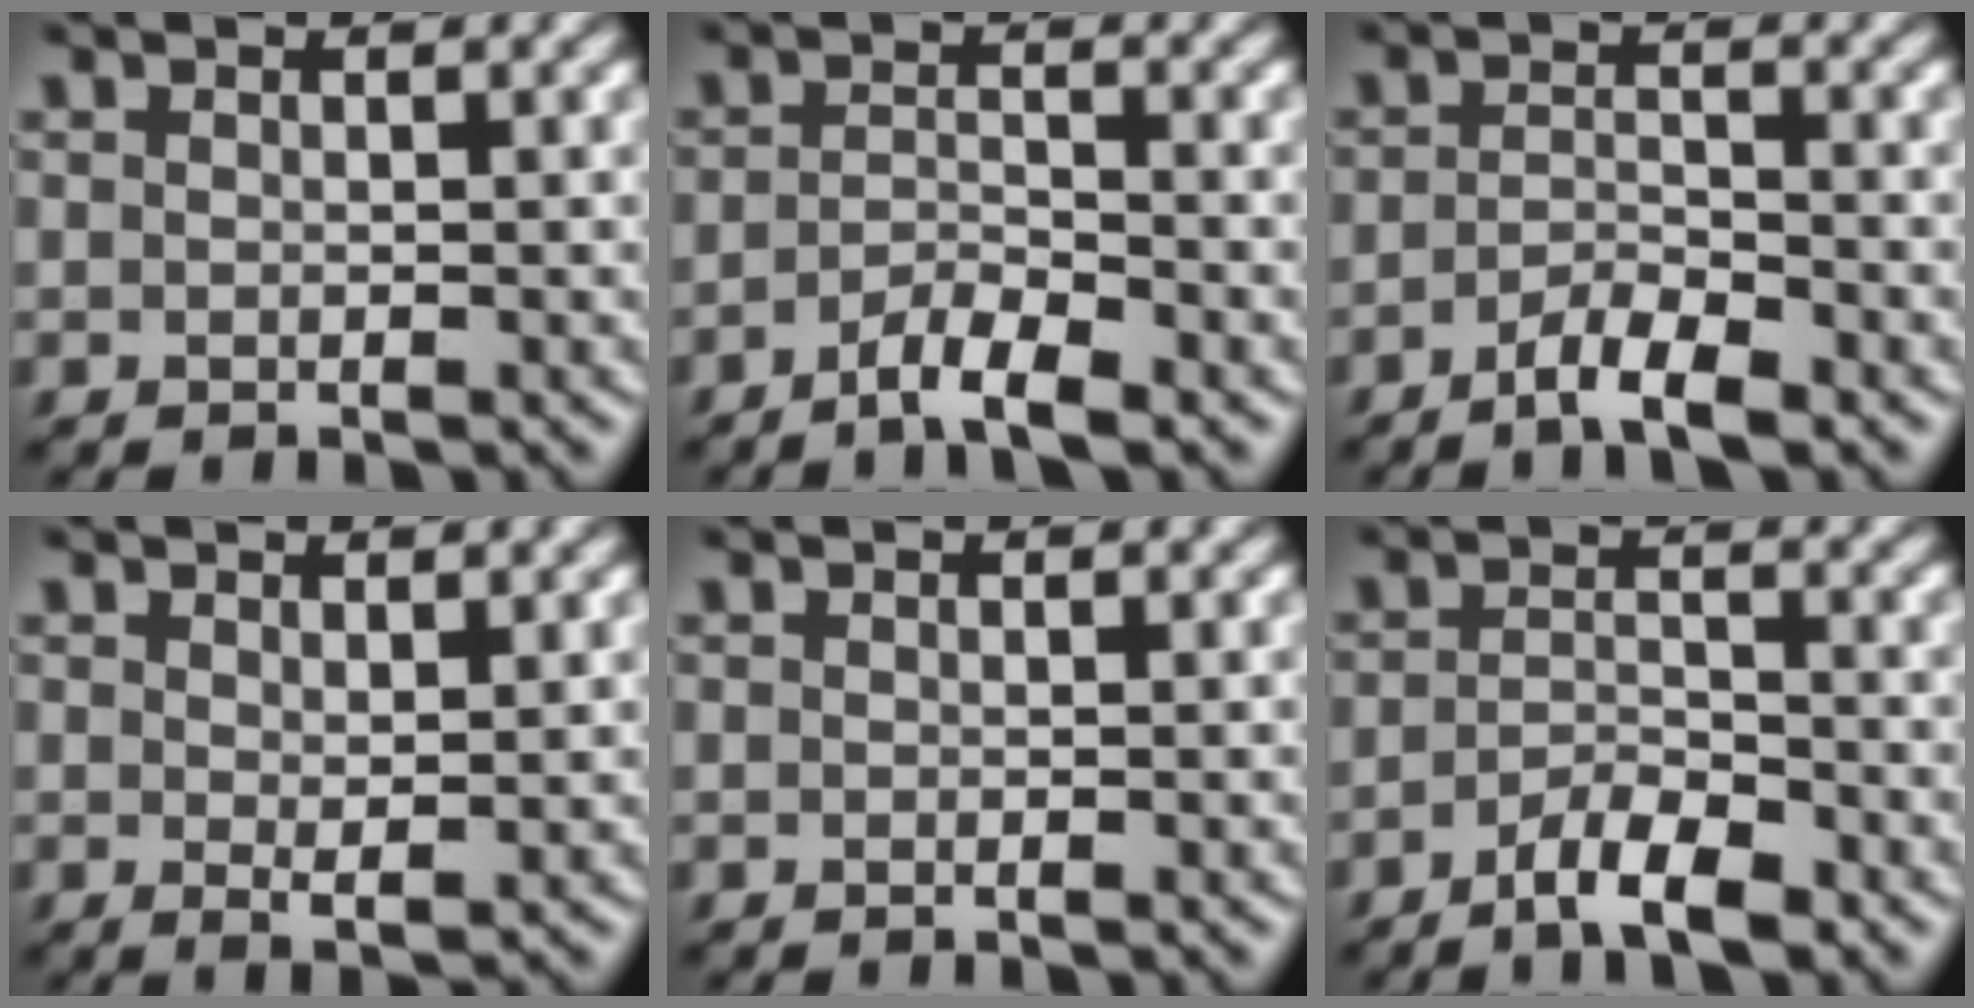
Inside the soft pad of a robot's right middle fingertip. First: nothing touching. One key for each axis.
{"total": 2.9, "fx": -2.0, "fy": 0.5, "fz": 2.0, "tx": -0.037, "ty": 0.002, "tz": -0.043}
{"total": 3.0, "fx": -2.0, "fy": 0.6, "fz": 2.1, "tx": -0.039, "ty": 0.002, "tz": -0.043}
{"total": 1.3, "fx": 0.6, "fy": 0.4, "fz": 1.1, "tx": -0.020, "ty": -0.006, "tz": 0.012}
{"total": 0.0}
{"total": 3.5, "fx": -2.4, "fy": 0.9, "fz": 2.4, "tx": -0.045, "ty": 0.001, "tz": -0.047}